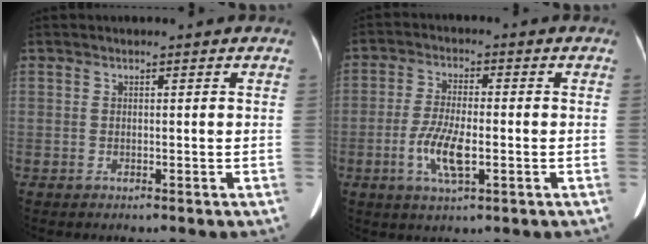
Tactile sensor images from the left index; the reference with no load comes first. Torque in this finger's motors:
{"motor_torque": [0.30, 0.28, 0.19, 0.11]}